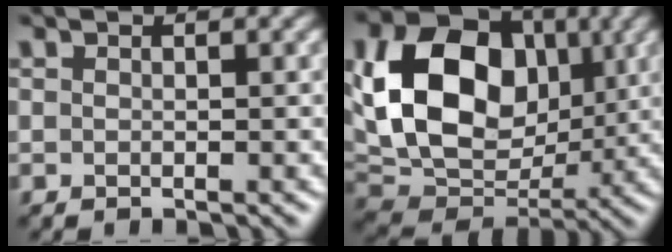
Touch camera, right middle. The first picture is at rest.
{"total": 13.6, "force": [2.2, 10.0, 9.0], "torque": [-0.169, 0.008, 0.034]}